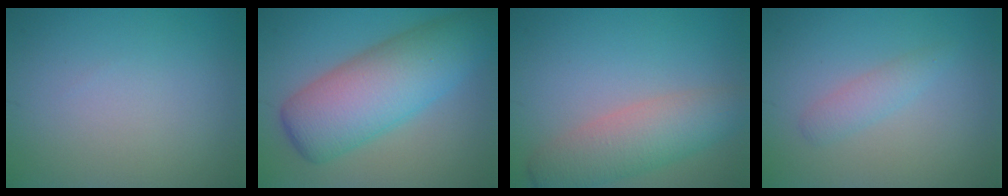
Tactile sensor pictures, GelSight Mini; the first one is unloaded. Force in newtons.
{"total": 9.4, "press": 9.4, "slide": 0.1}
{"total": 5.2, "press": 5.2, "slide": 0.2}
{"total": 1.7, "press": 1.7, "slide": 0.0}